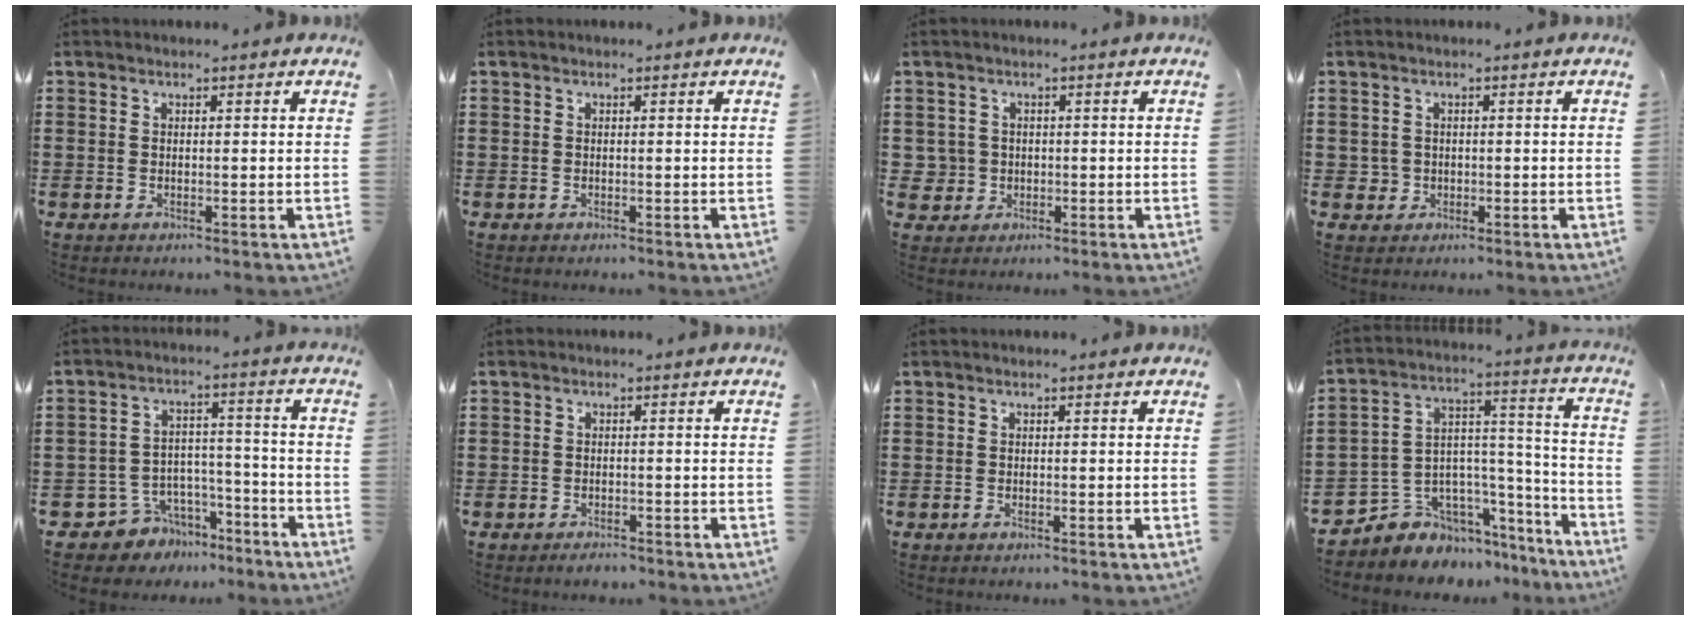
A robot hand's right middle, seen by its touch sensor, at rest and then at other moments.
{"total": 0.0}
{"total": 2.9, "force": [-0.4, 2.9, 0.3], "torque": [-0.029, 0.002, -0.012]}
{"total": 1.7, "force": [-0.3, 1.7, 0.2], "torque": [-0.012, 0.004, -0.009]}
{"total": 6.0, "force": [-5.1, 3.1, 0.1], "torque": [-0.018, 0.013, -0.100]}
{"total": 1.4, "force": [-1.4, 0.4, 0.1], "torque": [-0.005, 0.000, -0.029]}
{"total": 0.0}
{"total": 5.9, "force": [-4.4, 3.9, -0.5], "torque": [-0.010, -0.009, -0.080]}